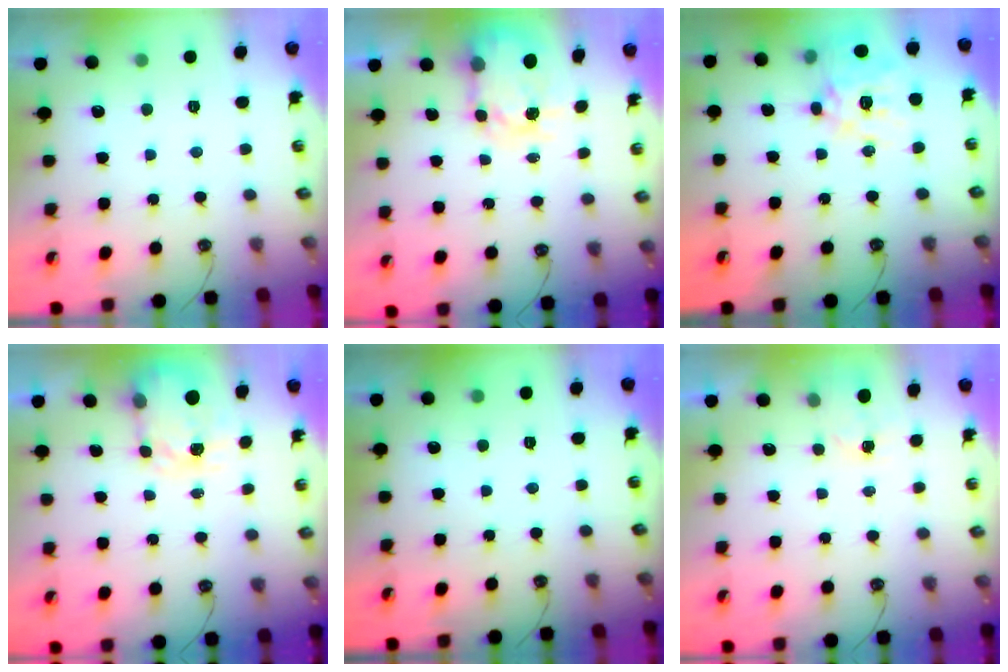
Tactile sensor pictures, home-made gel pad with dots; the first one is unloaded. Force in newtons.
{"total": 6.2, "press": 6.2, "slide": 0.4}
{"total": 17.6, "press": 17.5, "slide": 1.9}
{"total": 3.8, "press": 3.7, "slide": 0.6}
{"total": 0.0}
{"total": 2.3, "press": 2.3, "slide": 0.2}